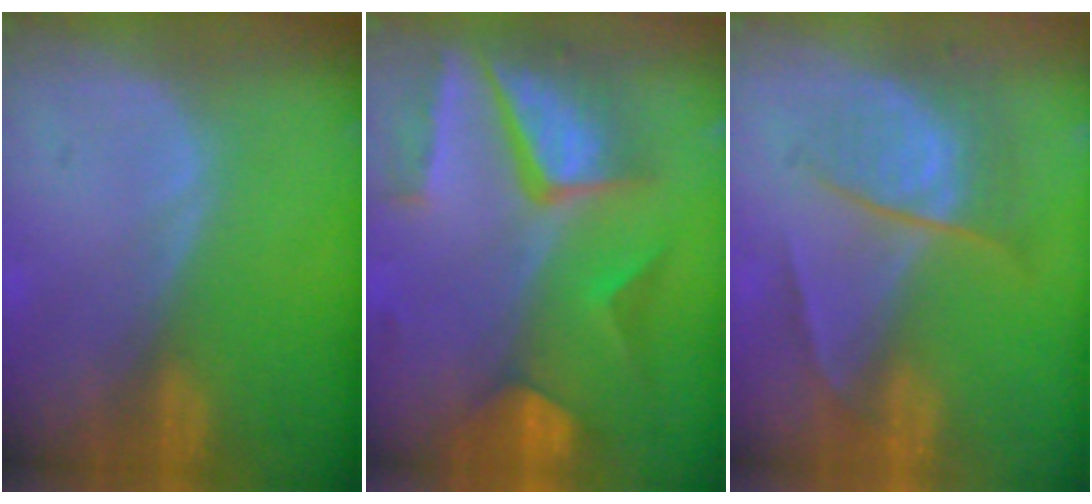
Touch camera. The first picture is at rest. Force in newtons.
{"total": 10.5, "press": 8.8, "slide": 5.7}
{"total": 6.8, "press": 5.9, "slide": 3.4}